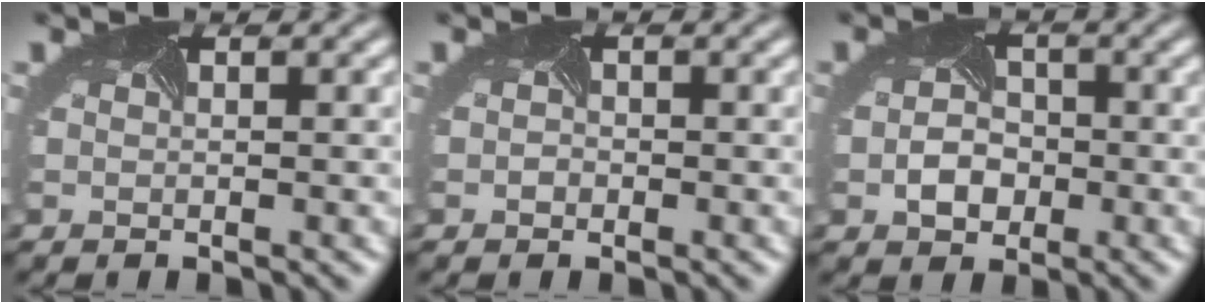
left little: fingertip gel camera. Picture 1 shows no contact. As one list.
[{"total": 0.5, "force": [-0.2, 0.5, 0.0], "torque": [-0.001, -0.005, -0.010]}, {"total": 2.9, "force": [-0.9, 2.3, 1.6], "torque": [-0.030, -0.005, -0.020]}]